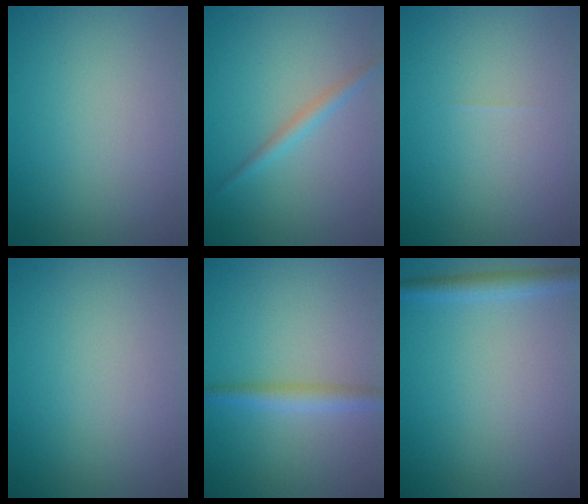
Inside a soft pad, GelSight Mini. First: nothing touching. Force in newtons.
{"total": 1.4, "press": 1.4, "slide": 0.0}
{"total": 0.0}
{"total": 0.0}
{"total": 1.9, "press": 1.9, "slide": 0.1}
{"total": 1.9, "press": 1.9, "slide": 0.1}